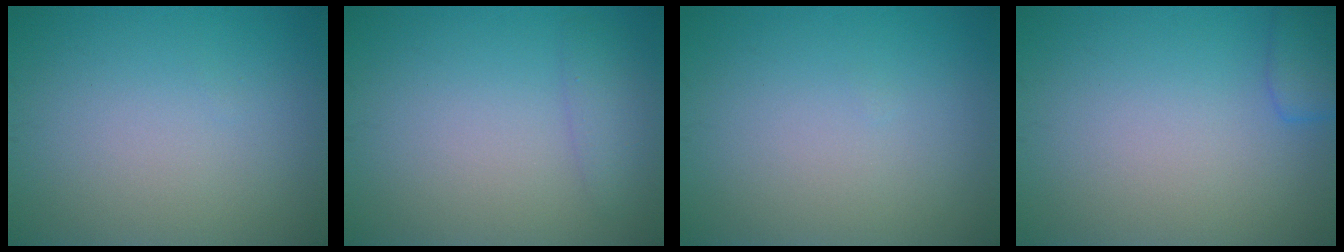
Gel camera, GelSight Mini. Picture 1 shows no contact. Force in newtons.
{"total": 1.5, "press": 1.5, "slide": 0.0}
{"total": 0.0}
{"total": 2.2, "press": 2.2, "slide": 0.1}